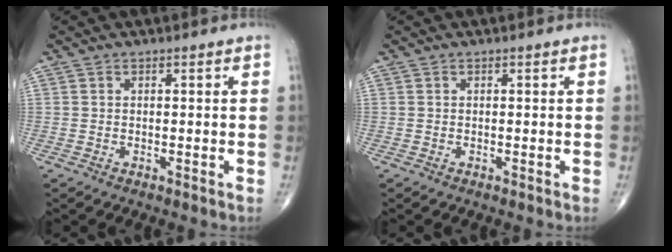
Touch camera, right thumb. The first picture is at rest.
{"total": 0.0}